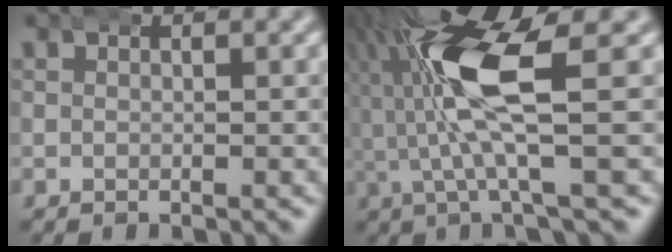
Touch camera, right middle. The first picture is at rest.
{"total": 10.9, "force": [3.3, 3.4, 9.8], "torque": [-0.195, 0.011, 0.046]}